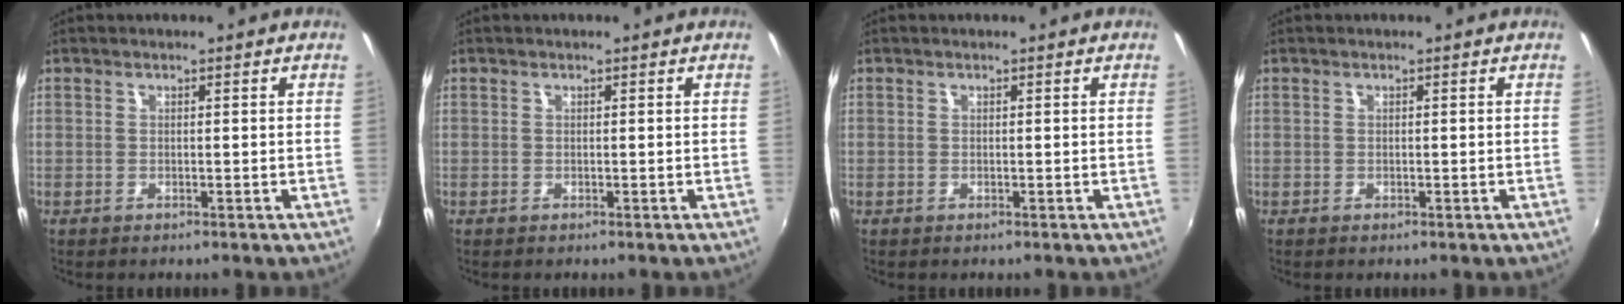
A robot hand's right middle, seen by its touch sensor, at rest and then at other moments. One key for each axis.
{"total": 0.0}
{"total": 0.0}
{"total": 0.0}